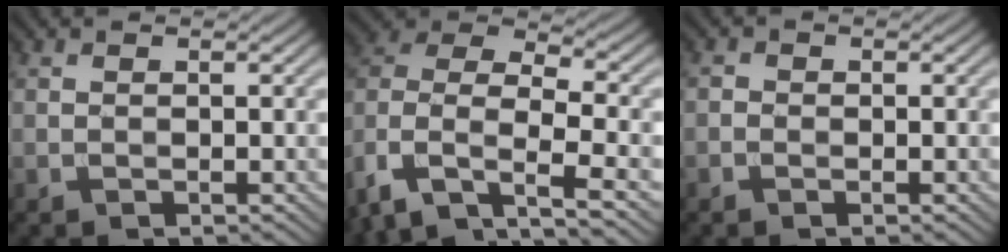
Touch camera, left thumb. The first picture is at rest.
{"total": 11.6, "force": [-4.6, 7.4, 7.6], "torque": [-0.192, -0.018, -0.083]}
{"total": 0.9, "force": [-0.6, 0.7, 0.2], "torque": [-0.004, 0.000, -0.013]}